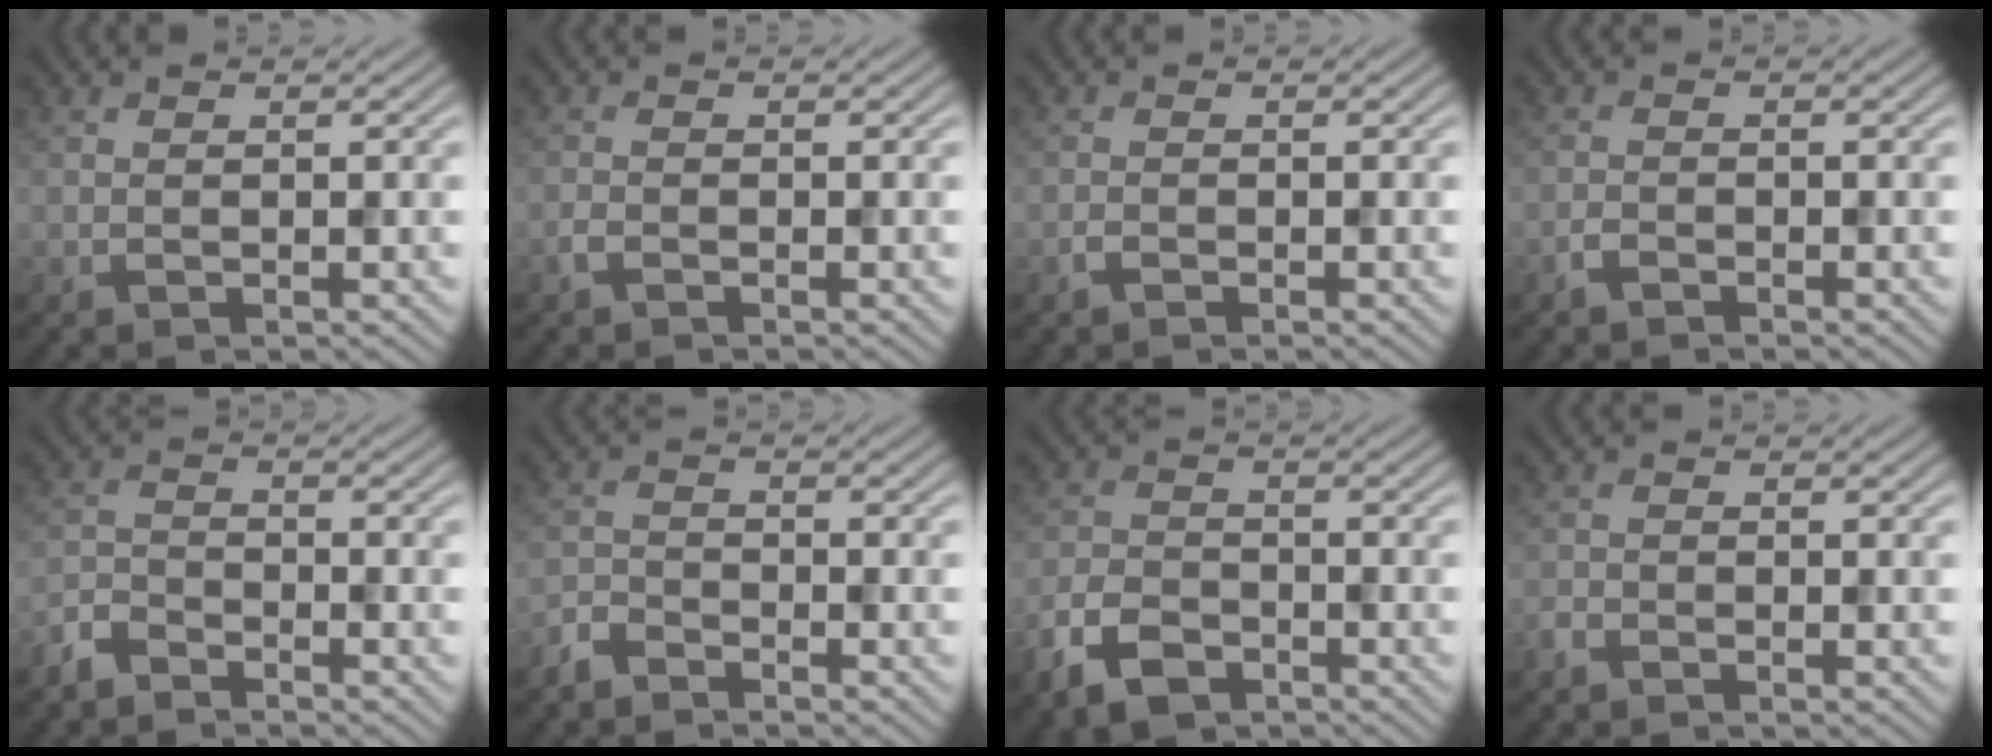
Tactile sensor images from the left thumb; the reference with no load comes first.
{"total": 1.0, "force": [-0.8, 0.3, 0.5], "torque": [-0.015, 0.000, -0.019]}
{"total": 0.9, "force": [-0.7, 0.3, 0.5], "torque": [-0.011, 0.001, -0.015]}
{"total": 1.4, "force": [-1.2, 0.5, 0.6], "torque": [-0.016, 0.000, -0.028]}
{"total": 3.6, "force": [-3.2, 1.2, 1.1], "torque": [-0.026, -0.006, -0.080]}
{"total": 3.0, "force": [-2.7, 0.9, 0.8], "torque": [-0.019, -0.005, -0.067]}
{"total": 6.0, "force": [-4.0, 3.3, 3.0], "torque": [-0.069, -0.007, -0.089]}
{"total": 1.4, "force": [-1.3, 0.4, 0.5], "torque": [-0.014, -0.003, -0.033]}